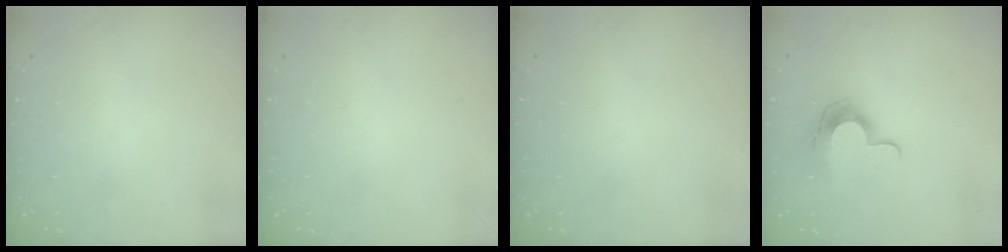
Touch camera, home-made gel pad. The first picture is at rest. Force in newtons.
{"total": 0.0}
{"total": 0.0}
{"total": 11.5, "press": 11.5, "slide": 0.4}